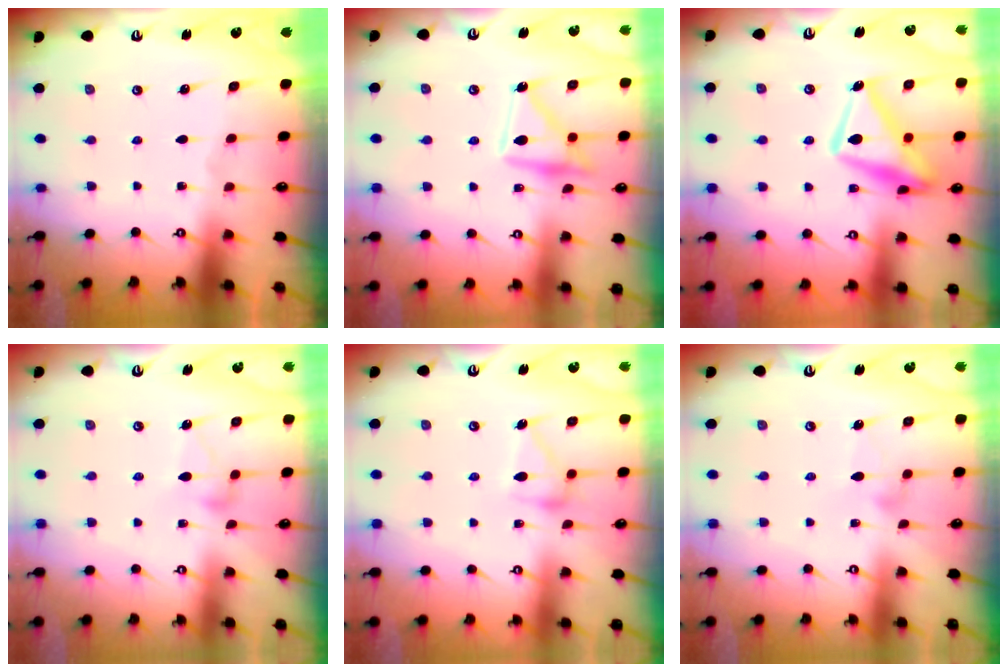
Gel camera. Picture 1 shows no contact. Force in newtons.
{"total": 14.5, "press": 14.5, "slide": 1.0}
{"total": 16.6, "press": 16.5, "slide": 1.5}
{"total": 10.1, "press": 10.1, "slide": 0.5}
{"total": 13.9, "press": 13.9, "slide": 0.5}
{"total": 6.2, "press": 6.2, "slide": 0.3}